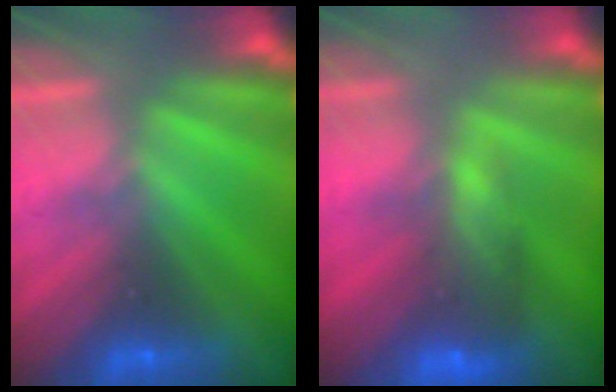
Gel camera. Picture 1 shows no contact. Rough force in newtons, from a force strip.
{"total": 8.7}